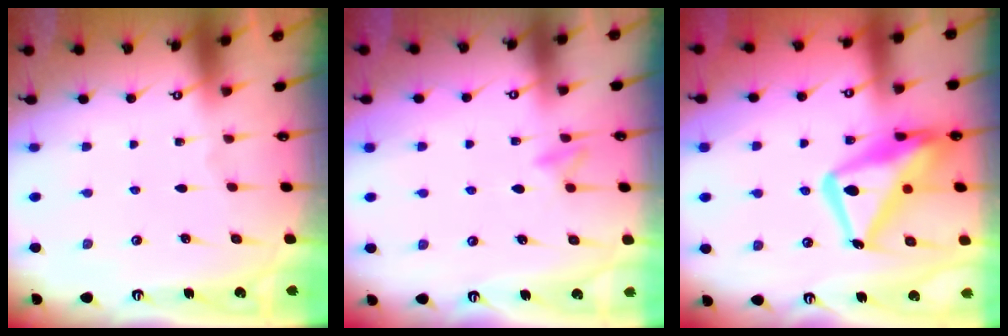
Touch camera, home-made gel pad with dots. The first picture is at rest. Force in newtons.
{"total": 8.3, "press": 8.1, "slide": 1.7}
{"total": 19.7, "press": 19.6, "slide": 2.0}